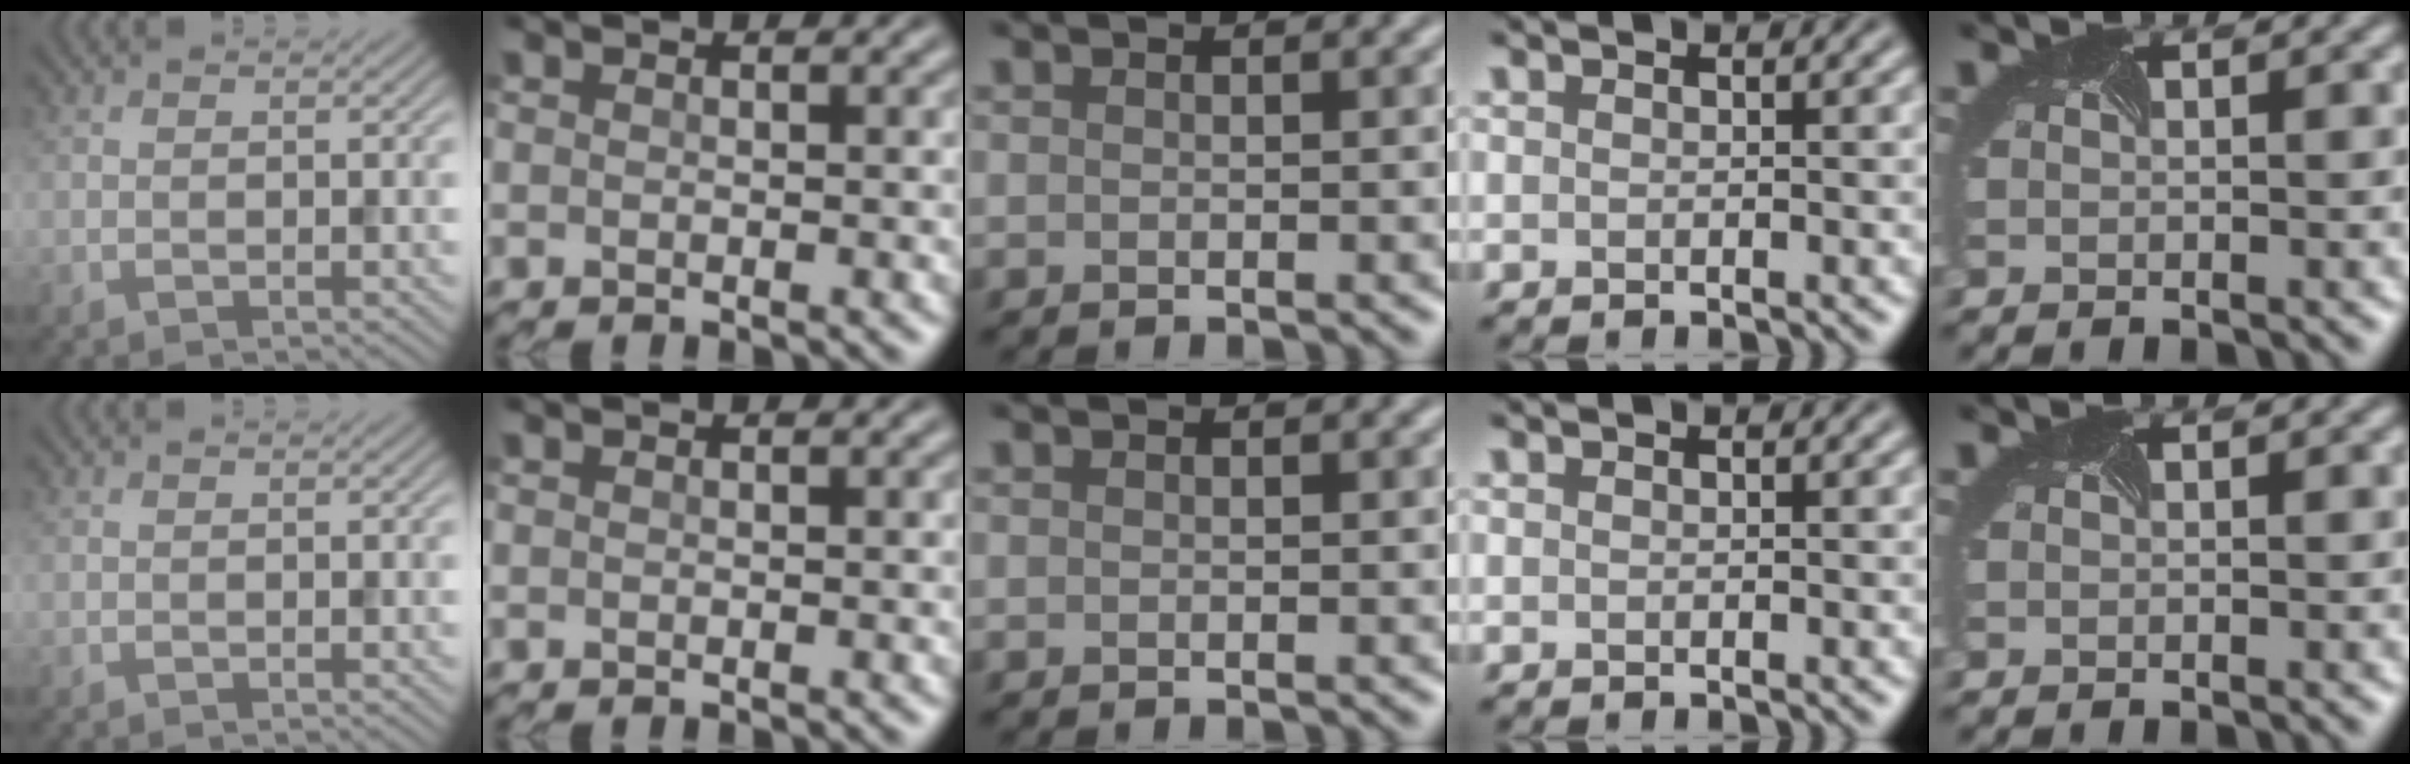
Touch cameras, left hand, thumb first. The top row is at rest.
{}